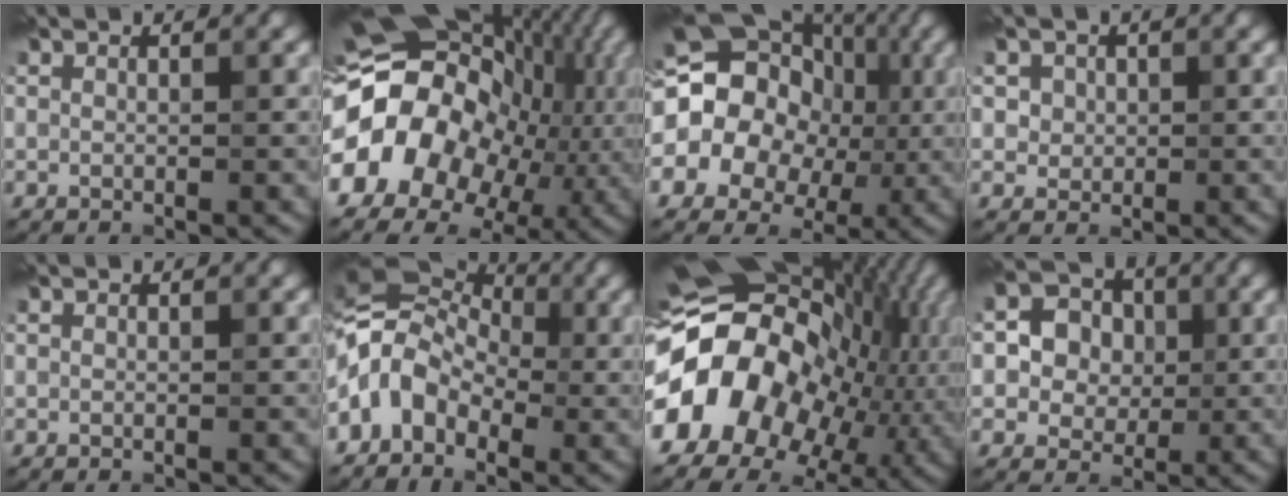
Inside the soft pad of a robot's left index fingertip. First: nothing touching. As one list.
[{"total": 20.7, "force": [-1.8, 16.7, 12.1], "torque": [-0.221, 0.002, -0.041]}, {"total": 15.4, "force": [-0.1, 13.3, 7.7], "torque": [-0.151, 0.025, -0.024]}, {"total": 3.0, "force": [1.1, 2.5, 1.3], "torque": [-0.029, 0.002, 0.021]}, {"total": 0.0}, {"total": 6.2, "force": [-2.1, 4.6, 3.6], "torque": [-0.062, 0.018, -0.068]}, {"total": 20.6, "force": [-2.9, 15.3, 13.4], "torque": [-0.254, -0.026, -0.044]}, {"total": 4.9, "force": [0.3, 4.3, 2.2], "torque": [-0.033, 0.006, -0.013]}]